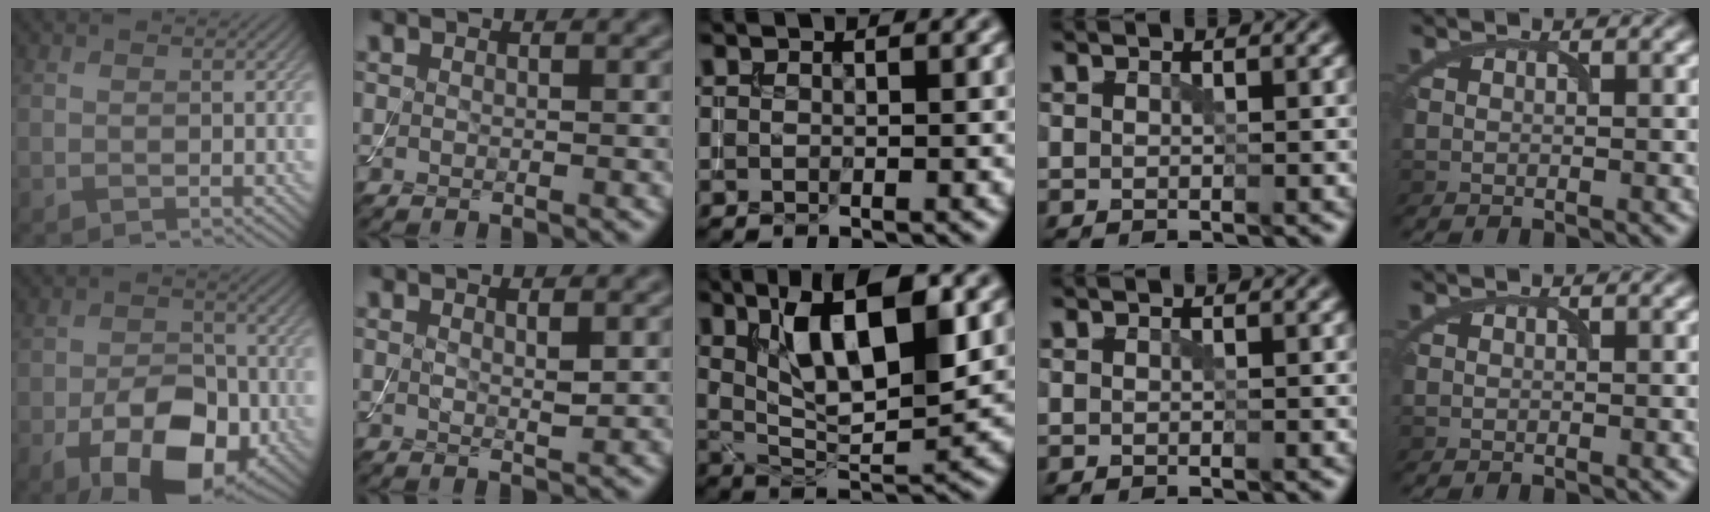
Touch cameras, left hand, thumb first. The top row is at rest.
{"thumb": {"total": 12.8, "force": [-5.6, 7.4, 8.8], "torque": [-0.155, -0.021, -0.094]}, "index": {"total": 1.2, "force": [0.6, 0.2, 1.0], "torque": [-0.018, -0.004, 0.009]}, "middle": {"total": 10.1, "force": [3.5, 3.6, 8.7], "torque": [-0.143, 0.000, 0.060]}}